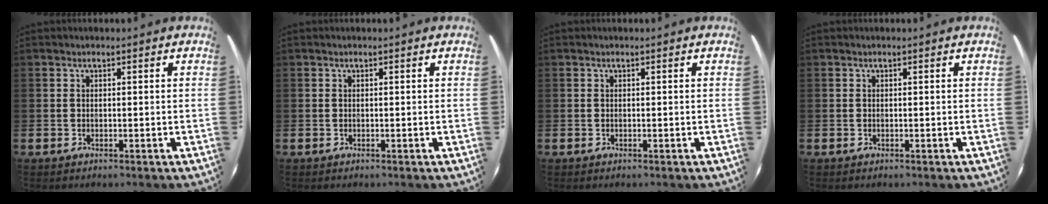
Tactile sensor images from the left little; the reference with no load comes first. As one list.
[{"total": 0.0}, {"total": 0.0}, {"total": 0.0}]